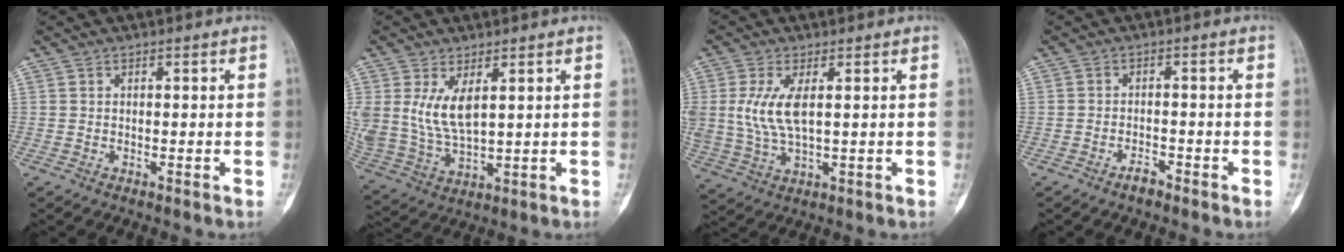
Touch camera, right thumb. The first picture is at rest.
{"total": 9.3, "force": [3.1, 4.4, 7.6], "torque": [-0.158, -0.018, 0.077]}
{"total": 8.4, "force": [1.7, 3.5, 7.4], "torque": [-0.174, -0.009, 0.042]}
{"total": 2.1, "force": [-1.7, 0.8, 0.9], "torque": [-0.012, 0.011, -0.031]}